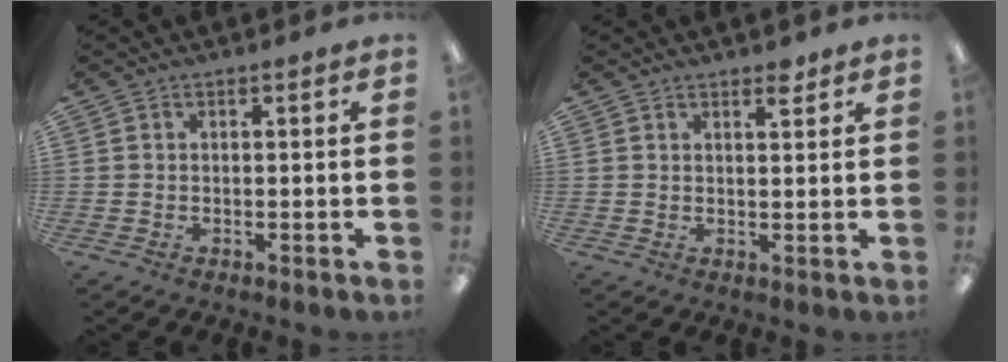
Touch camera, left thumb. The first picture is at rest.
{"total": 2.6, "force": [2.2, 0.9, 1.1], "torque": [0.001, -0.012, 0.035]}